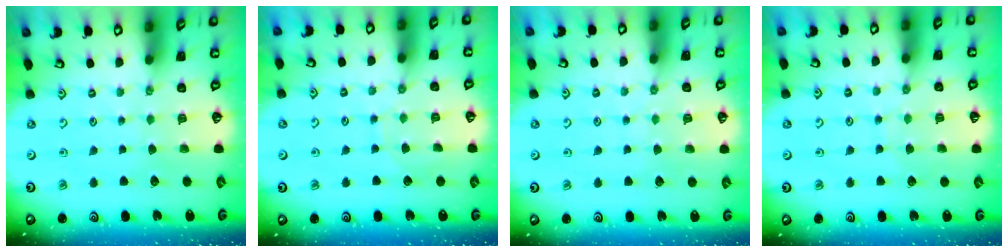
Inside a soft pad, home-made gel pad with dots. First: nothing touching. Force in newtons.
{"total": 5.3, "press": 5.2, "slide": 0.6}
{"total": 2.9, "press": 2.9, "slide": 0.5}
{"total": 6.2, "press": 6.2, "slide": 0.6}